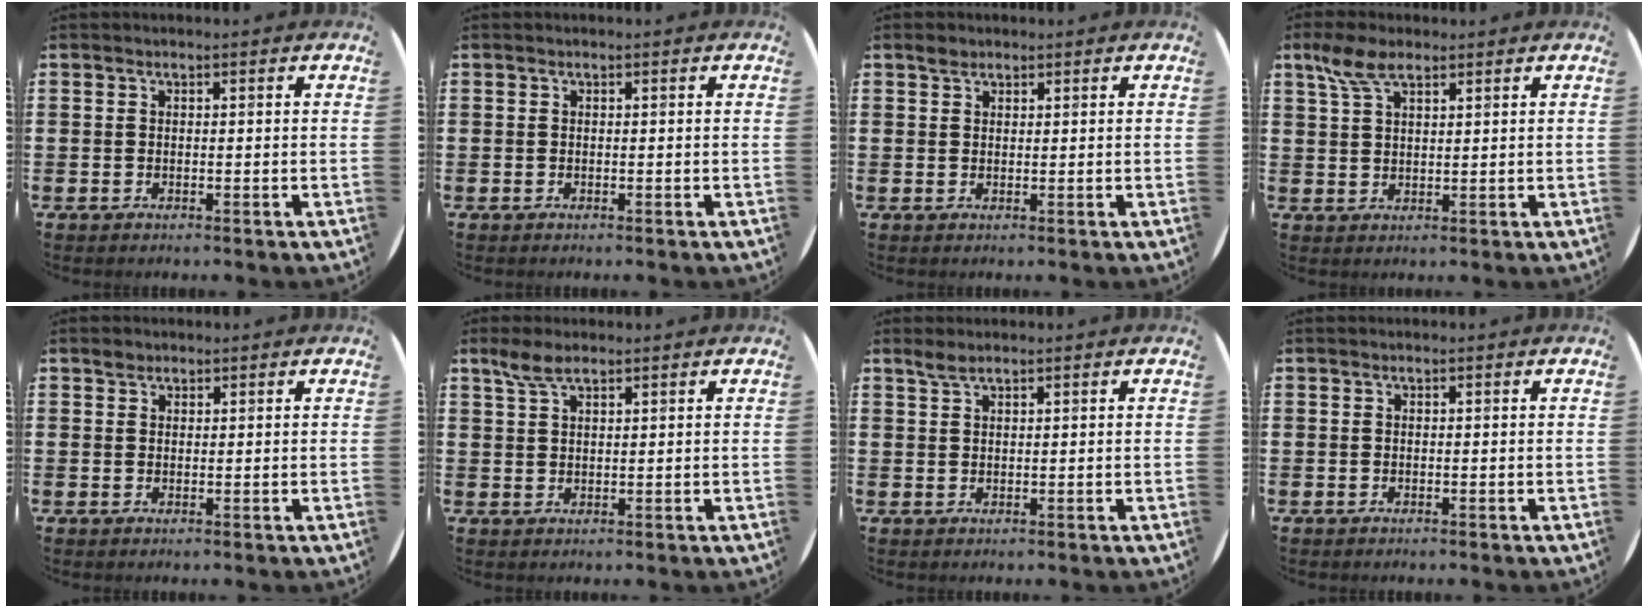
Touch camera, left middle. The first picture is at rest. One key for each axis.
{"total": 0.0}
{"total": 1.2, "fx": 1.0, "fy": 0.6, "fz": 0.3, "tx": 0.001, "ty": 0.001, "tz": 0.018}
{"total": 4.9, "fx": 3.1, "fy": 2.2, "fz": 3.2, "tx": -0.070, "ty": 0.007, "tz": 0.056}
{"total": 1.1, "fx": 1.0, "fy": 0.5, "fz": 0.1, "tx": 0.005, "ty": 0.000, "tz": 0.017}
{"total": 3.4, "fx": 2.4, "fy": 1.1, "fz": 2.1, "tx": -0.047, "ty": 0.005, "tz": 0.044}
{"total": 1.6, "fx": 1.3, "fy": 0.3, "fz": 0.7, "tx": -0.016, "ty": 0.003, "tz": 0.024}
{"total": 0.0}